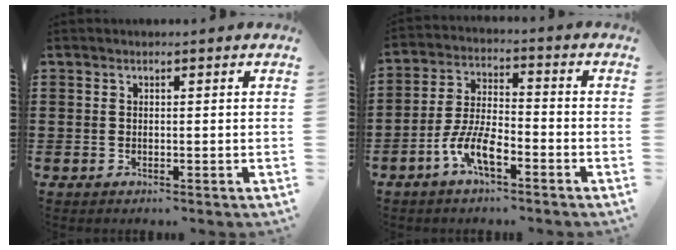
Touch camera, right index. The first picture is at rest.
{"total": 7.4, "force": [-4.3, 2.5, 5.5], "torque": [-0.130, -0.008, -0.085]}